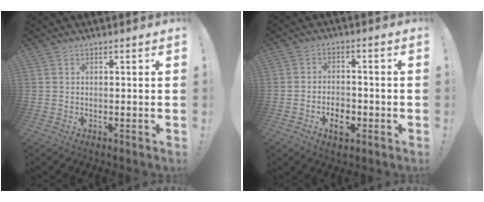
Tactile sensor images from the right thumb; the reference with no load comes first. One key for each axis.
{"total": 7.0, "fx": -3.4, "fy": 4.7, "fz": 4.0, "tx": -0.054, "ty": 0.018, "tz": -0.055}